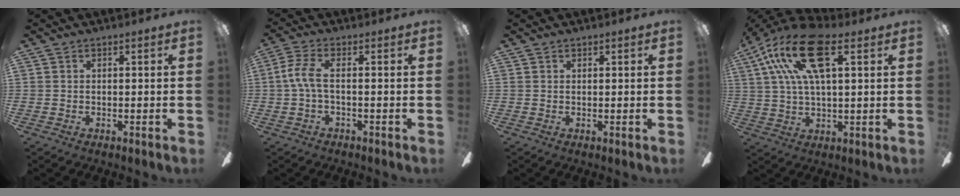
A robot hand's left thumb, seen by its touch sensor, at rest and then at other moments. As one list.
[{"total": 6.3, "force": [-0.2, 2.2, 5.9], "torque": [-0.128, 0.001, -0.007]}, {"total": 0.8, "force": [0.8, 0.3, -0.1], "torque": [0.001, -0.002, 0.015]}, {"total": 19.6, "force": [8.5, 8.1, 15.6], "torque": [-0.305, -0.010, 0.142]}]